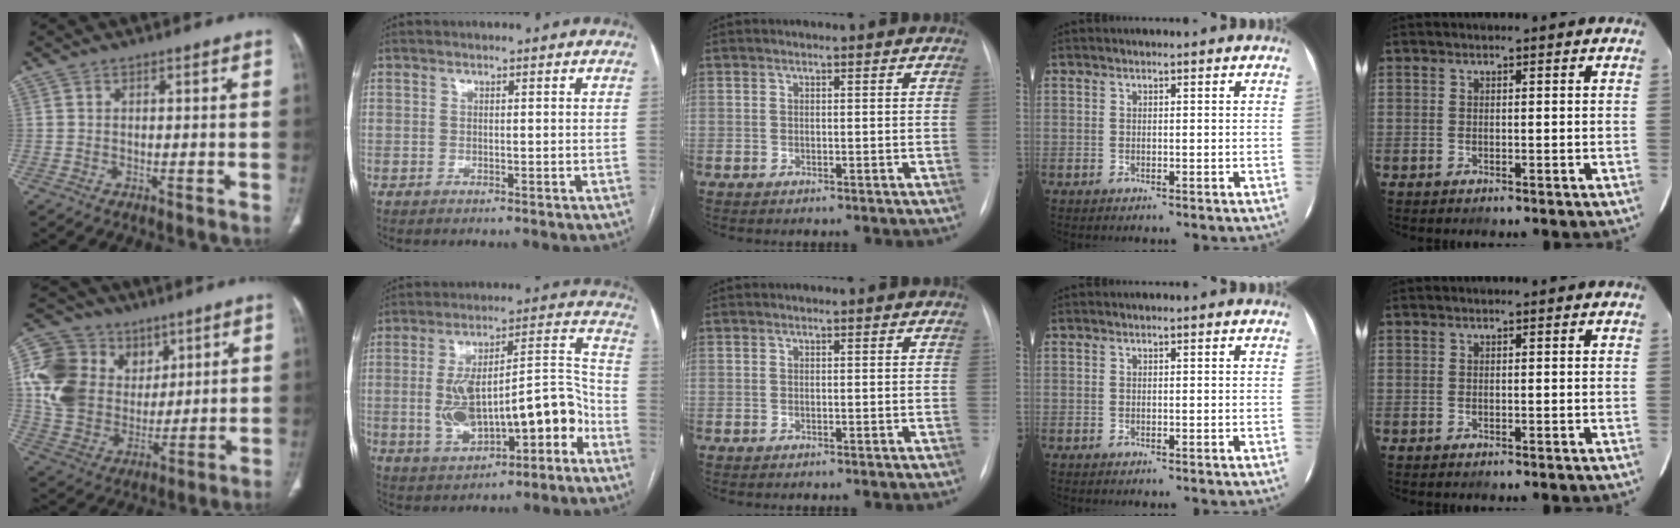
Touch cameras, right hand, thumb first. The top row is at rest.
{"thumb": {"total": 19.4, "force": [6.2, 15.4, 10.1], "torque": [-0.175, -0.001, 0.122]}, "index": {"total": 16.5, "force": [-4.8, 5.6, 14.8], "torque": [-0.243, 0.034, -0.064]}}